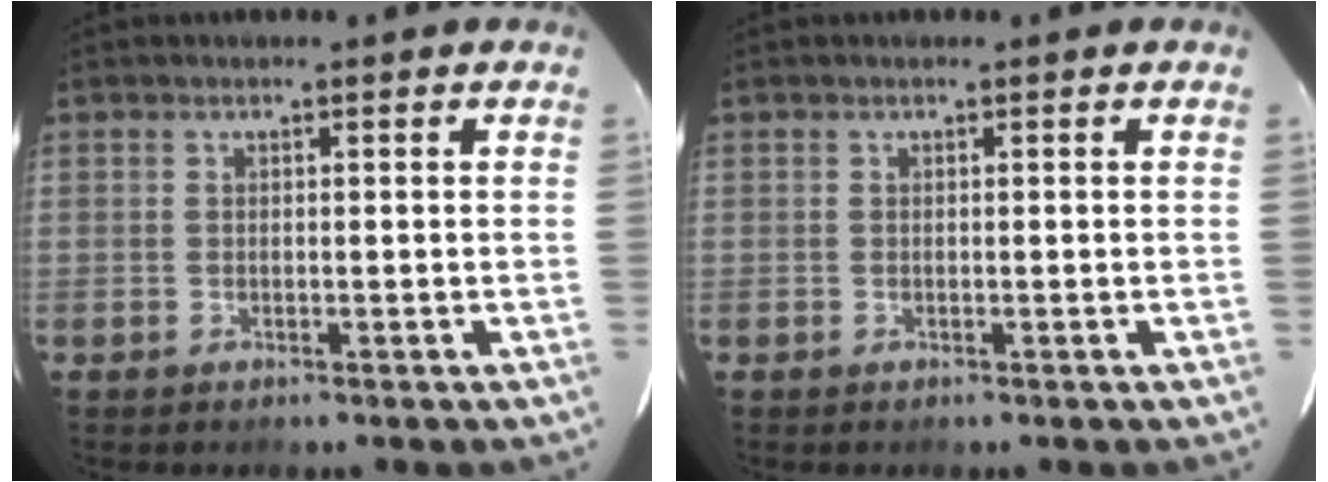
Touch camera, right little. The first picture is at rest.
{"total": 0.0}